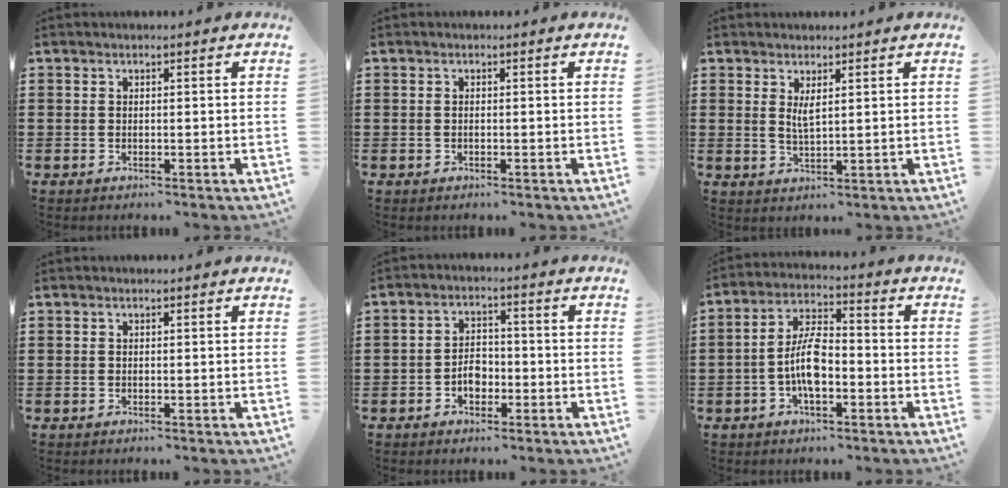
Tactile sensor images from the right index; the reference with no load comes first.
{"total": 0.0}
{"total": 2.5, "force": [1.3, 0.6, 2.1], "torque": [-0.043, 0.002, 0.021]}
{"total": 0.0}
{"total": 3.7, "force": [-1.4, 2.6, 2.2], "torque": [-0.037, 0.002, -0.028]}
{"total": 7.5, "force": [-2.0, 3.2, 6.6], "torque": [-0.146, 0.001, -0.044]}